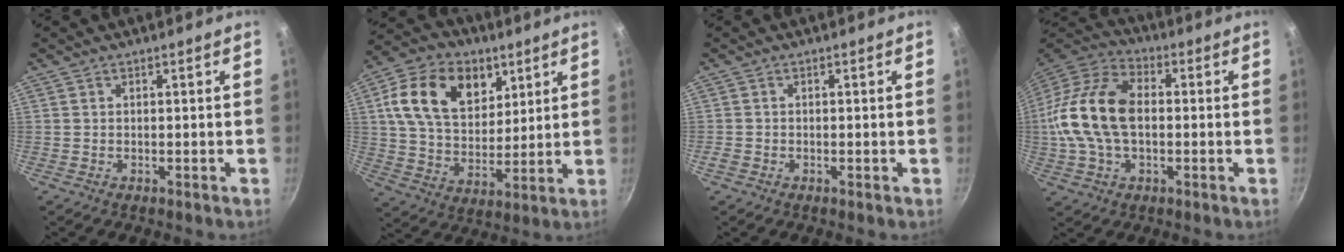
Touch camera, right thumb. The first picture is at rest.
{"total": 18.4, "force": [7.2, 12.7, 11.2], "torque": [-0.172, -0.018, 0.120]}
{"total": 1.0, "force": [-0.5, 0.7, 0.6], "torque": [-0.014, 0.003, -0.011]}
{"total": 18.7, "force": [-0.1, 11.7, 14.6], "torque": [-0.276, 0.035, -0.015]}